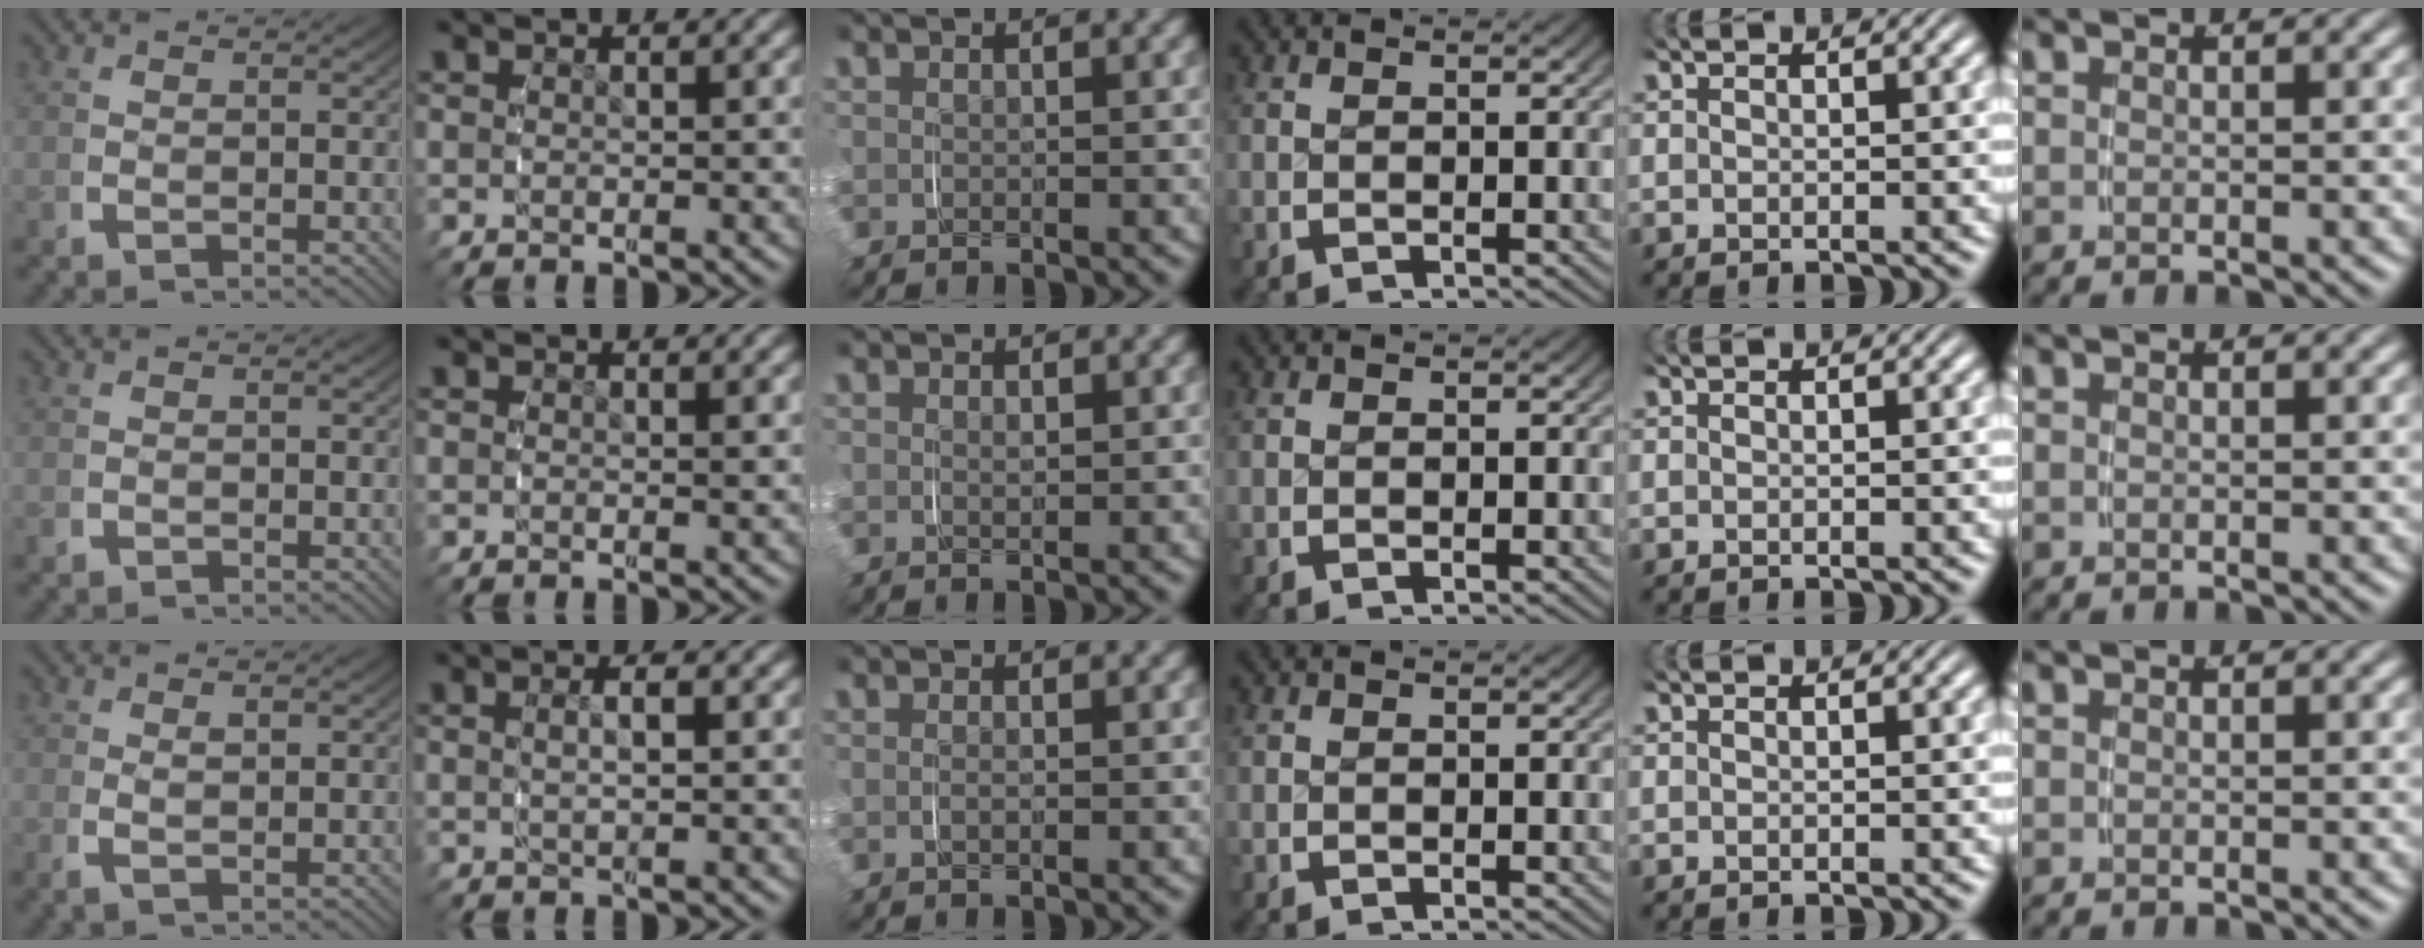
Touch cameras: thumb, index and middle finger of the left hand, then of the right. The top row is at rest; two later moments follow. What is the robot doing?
{"motion": "grasp_and_lifting", "object": "pen bag"}